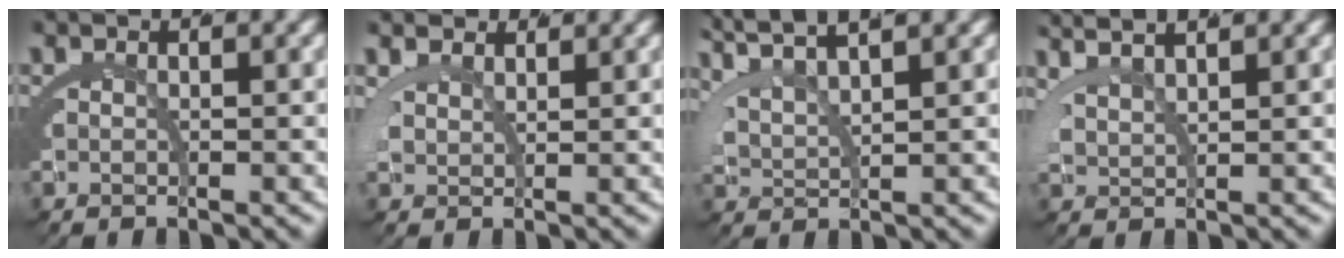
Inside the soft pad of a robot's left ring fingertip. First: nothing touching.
{"total": 2.4, "force": [2.2, 0.8, 0.6], "torque": [-0.018, 0.002, 0.039]}
{"total": 4.2, "force": [3.9, 0.3, 1.5], "torque": [-0.037, 0.010, 0.069]}
{"total": 3.8, "force": [3.6, 0.1, 1.2], "torque": [-0.031, 0.014, 0.061]}